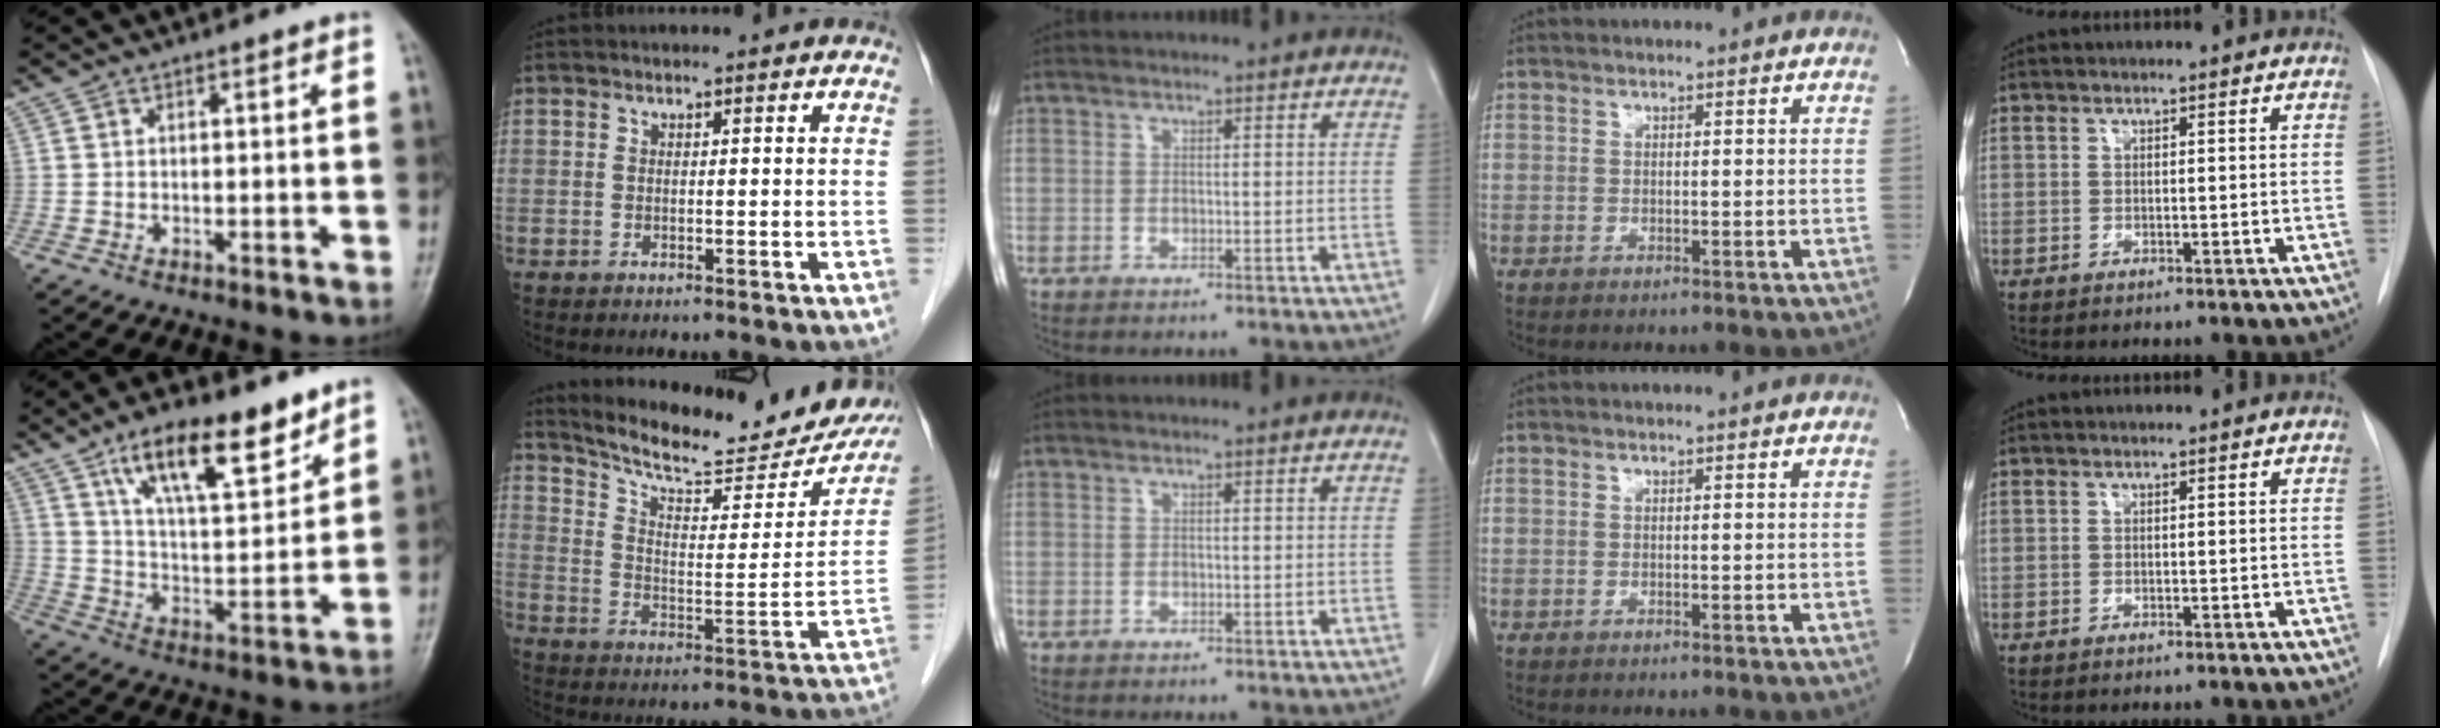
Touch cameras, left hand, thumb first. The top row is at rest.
{"thumb": {"total": 16.2, "force": [10.5, 5.5, 11.1], "torque": [-0.151, -0.054, 0.184]}, "index": {"total": 21.9, "force": [19.9, 3.9, 8.1], "torque": [-0.120, -0.039, 0.268]}}